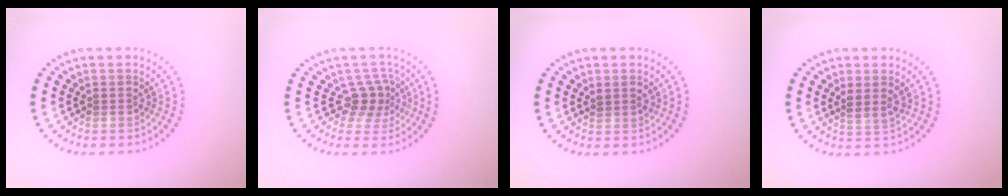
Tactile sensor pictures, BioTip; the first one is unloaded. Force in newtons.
{"total": 2.6, "press": 1.8, "slide": 1.8}
{"total": 0.9, "press": 0.8, "slide": 0.4}
{"total": 1.6, "press": 1.2, "slide": 1.0}